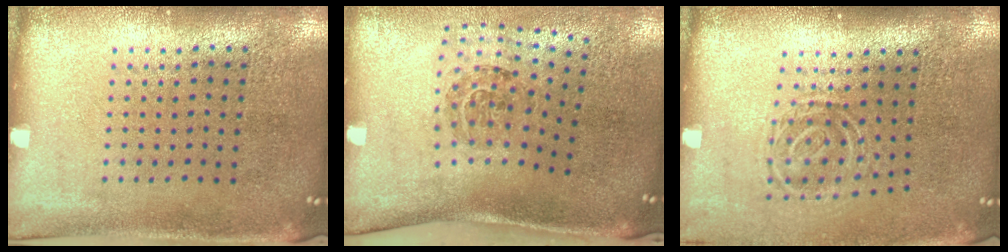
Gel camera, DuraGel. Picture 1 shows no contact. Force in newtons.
{"total": 1.8, "press": 1.2, "slide": 1.4}
{"total": 1.7, "press": 1.2, "slide": 1.3}